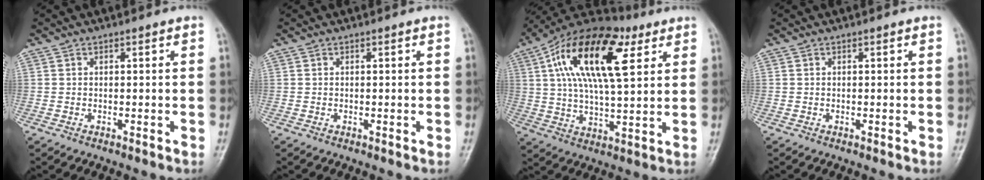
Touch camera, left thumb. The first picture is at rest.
{"total": 0.0}
{"total": 21.6, "force": [7.8, 9.3, 17.9], "torque": [-0.304, 0.004, 0.125]}
{"total": 0.0}